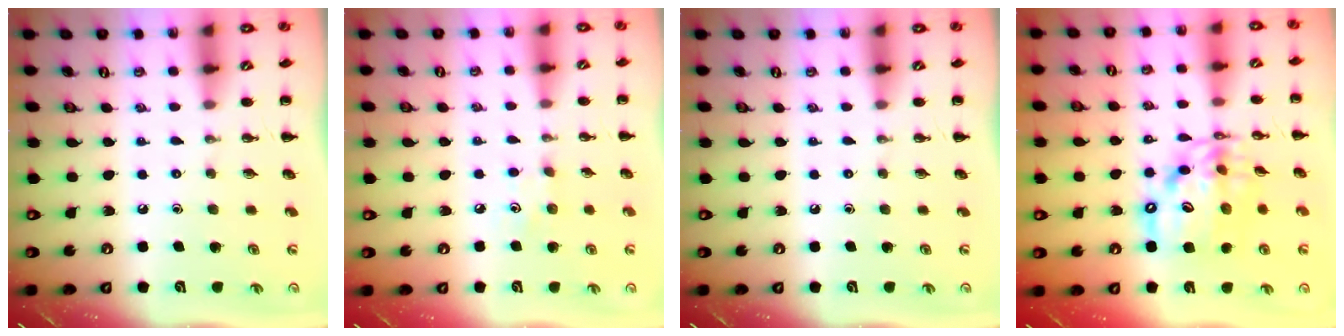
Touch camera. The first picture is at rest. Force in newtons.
{"total": 4.5, "press": 4.3, "slide": 1.3}
{"total": 0.0}
{"total": 14.3, "press": 13.7, "slide": 3.8}